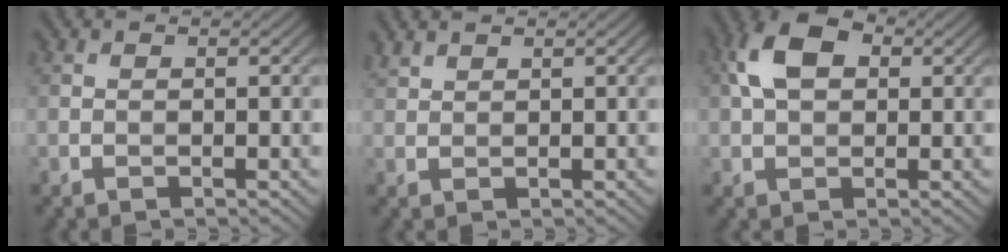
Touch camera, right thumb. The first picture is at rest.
{"total": 1.5, "force": [1.3, 0.4, 0.5], "torque": [-0.016, 0.004, 0.035]}
{"total": 6.9, "force": [1.8, 4.5, 5.0], "torque": [-0.108, 0.015, 0.024]}